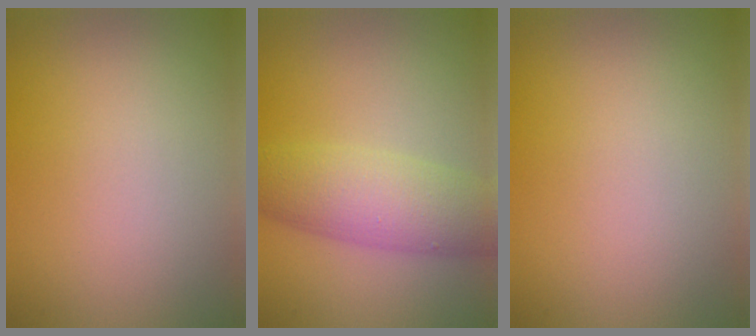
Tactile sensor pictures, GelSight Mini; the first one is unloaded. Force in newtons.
{"total": 6.1, "press": 6.1, "slide": 0.1}
{"total": 0.0}